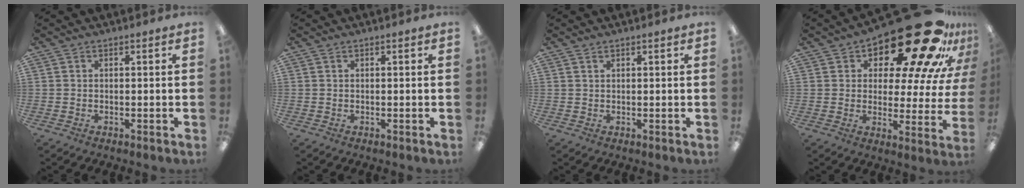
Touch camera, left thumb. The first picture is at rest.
{"total": 0.0}
{"total": 0.9, "force": [0.6, 0.4, 0.6], "torque": [-0.012, 0.003, 0.010]}
{"total": 25.4, "force": [17.2, 9.4, 16.2], "torque": [-0.211, -0.124, 0.285]}